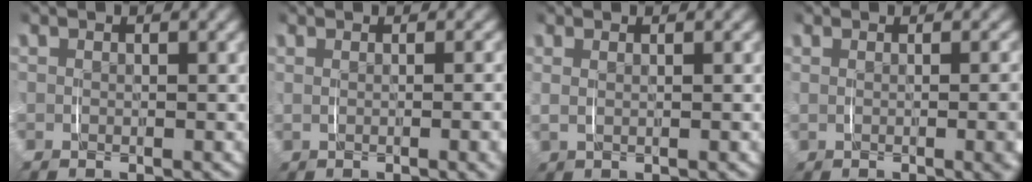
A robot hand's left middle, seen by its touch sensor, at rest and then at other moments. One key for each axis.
{"total": 2.4, "fx": 0.3, "fy": 0.1, "fz": 2.3, "tx": -0.028, "ty": 0.007, "tz": 0.003}
{"total": 1.3, "fx": 0.6, "fy": 0.3, "fz": 1.1, "tx": -0.028, "ty": -0.001, "tz": 0.014}
{"total": 3.1, "fx": 0.3, "fy": 0.4, "fz": 3.0, "tx": -0.028, "ty": 0.006, "tz": 0.002}